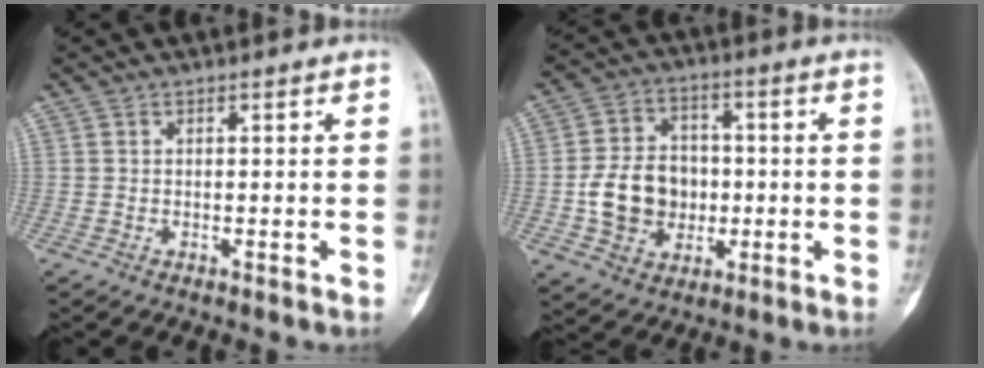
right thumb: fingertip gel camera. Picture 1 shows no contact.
{"total": 12.2, "force": [-1.5, 10.0, 6.9], "torque": [-0.096, 0.018, -0.022]}